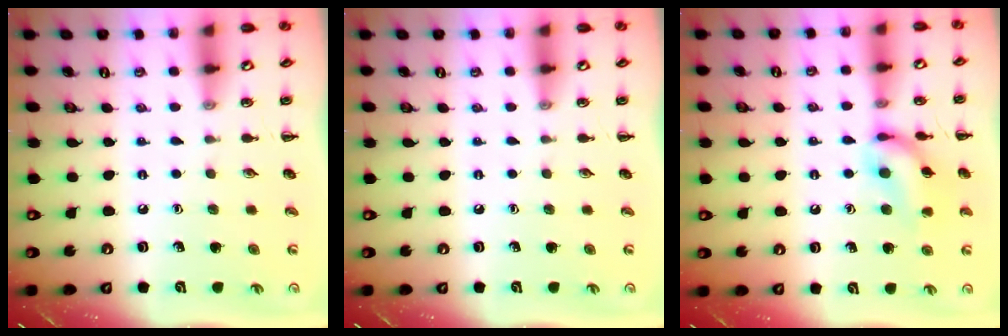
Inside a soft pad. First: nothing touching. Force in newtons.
{"total": 0.0}
{"total": 12.9, "press": 12.8, "slide": 1.2}